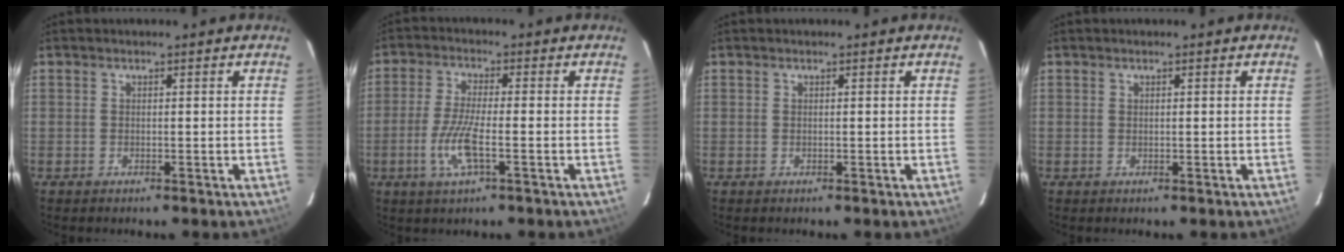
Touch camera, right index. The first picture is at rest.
{"total": 7.3, "force": [-2.5, 1.1, 6.7], "torque": [-0.144, -0.006, -0.051]}
{"total": 0.0}
{"total": 0.0}